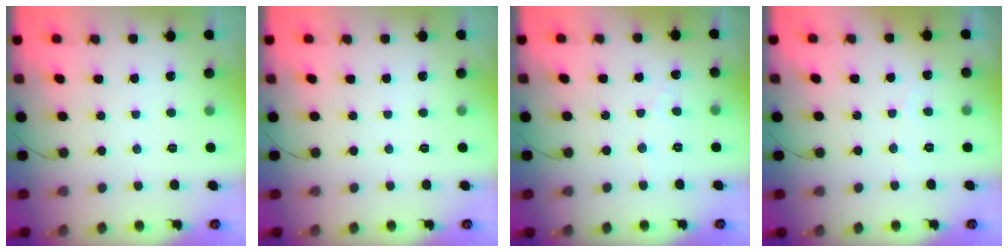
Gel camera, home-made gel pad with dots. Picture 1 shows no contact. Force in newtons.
{"total": 0.0}
{"total": 2.4, "press": 2.4, "slide": 0.2}
{"total": 2.6, "press": 2.6, "slide": 0.2}